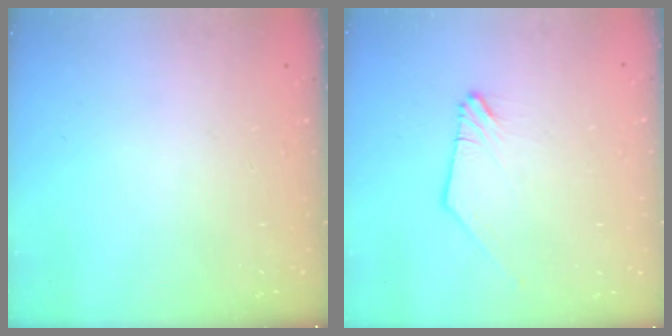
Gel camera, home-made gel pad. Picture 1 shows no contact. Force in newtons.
{"total": 0.0}